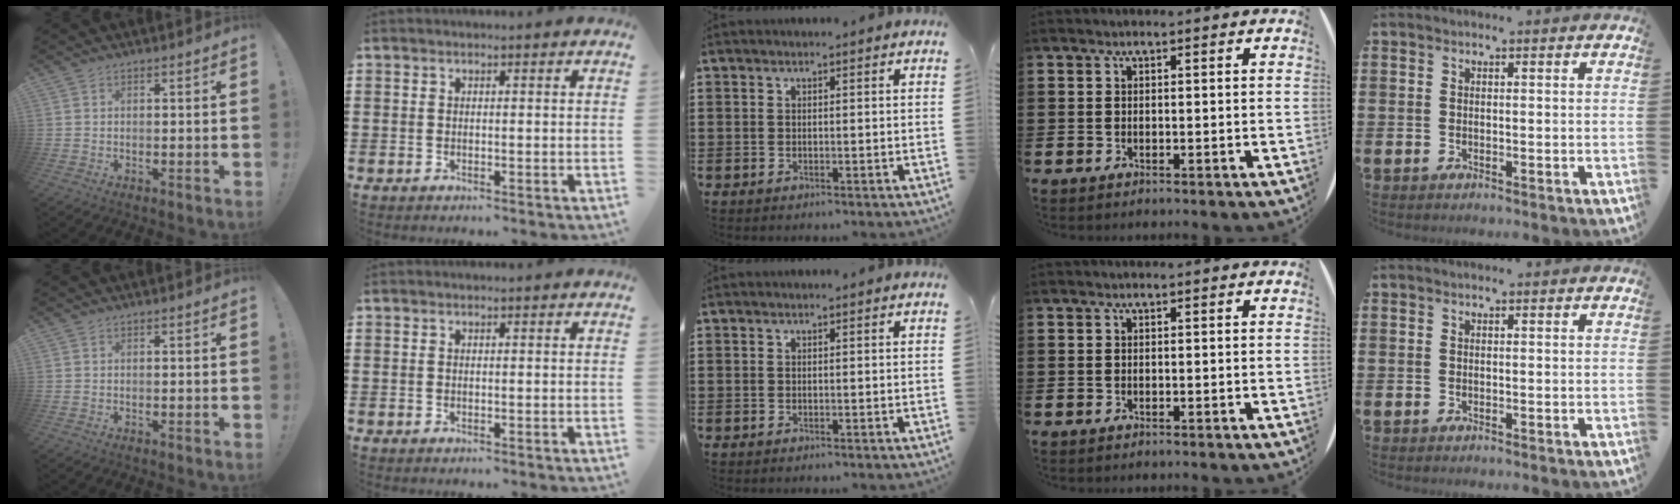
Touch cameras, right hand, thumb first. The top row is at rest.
{}